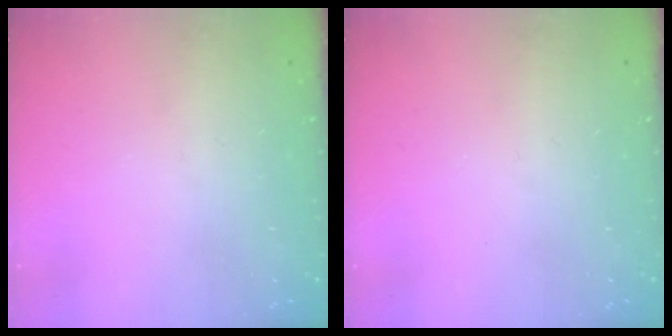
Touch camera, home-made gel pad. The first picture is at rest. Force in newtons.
{"total": 0.0}